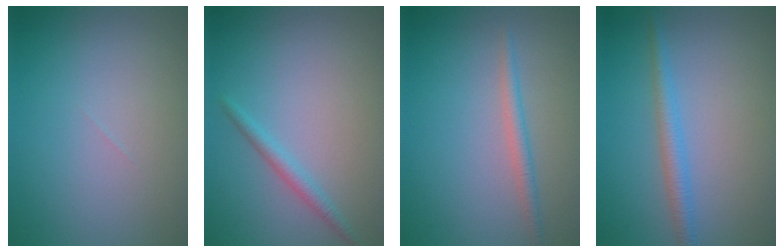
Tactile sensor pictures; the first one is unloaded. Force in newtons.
{"total": 1.6, "press": 1.6, "slide": 0.1}
{"total": 1.7, "press": 1.7, "slide": 0.0}
{"total": 2.1, "press": 2.1, "slide": 0.1}